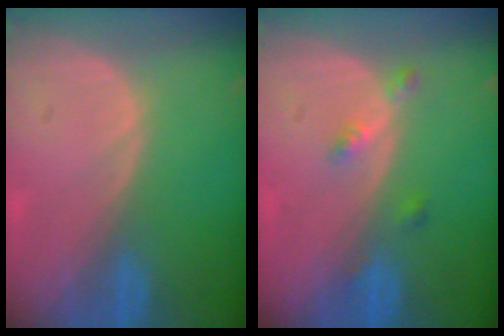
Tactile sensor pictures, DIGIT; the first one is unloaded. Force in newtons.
{"total": 2.7, "press": 2.3, "slide": 1.5}